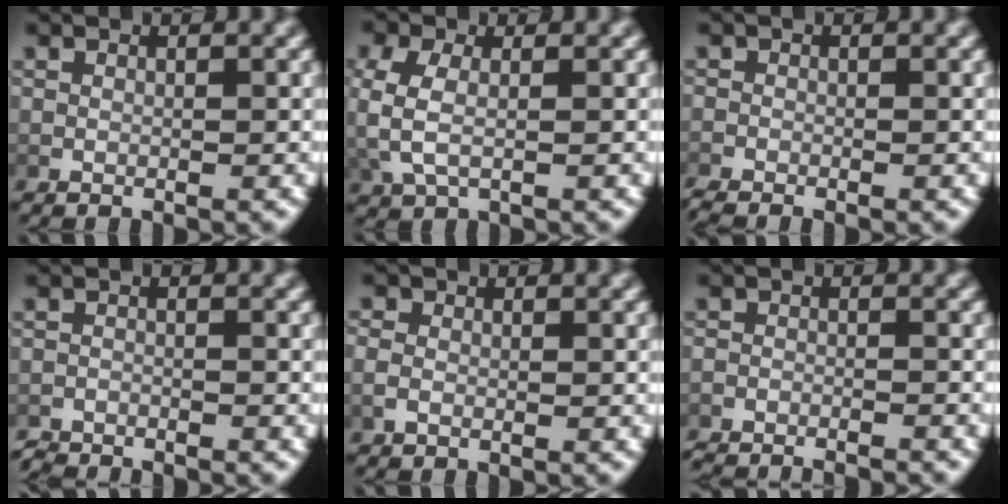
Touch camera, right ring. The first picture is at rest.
{"total": 3.6, "force": [0.5, 2.3, 2.7], "torque": [-0.082, -0.009, 0.018]}
{"total": 1.6, "force": [-1.4, 0.5, 0.4], "torque": [-0.006, -0.008, -0.023]}
{"total": 2.3, "force": [-2.3, 0.1, -0.1], "torque": [0.002, -0.011, -0.038]}
{"total": 1.4, "force": [-0.4, 1.1, 0.8], "torque": [-0.022, -0.005, -0.006]}
{"total": 4.6, "force": [-4.5, 0.9, 0.4], "torque": [-0.001, -0.013, -0.072]}